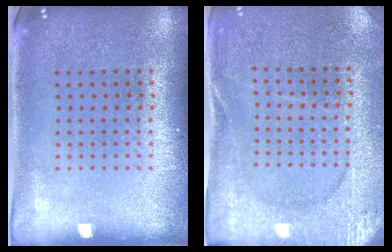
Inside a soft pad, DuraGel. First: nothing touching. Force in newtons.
{"total": 2.7, "press": 2.7, "slide": 0.2}